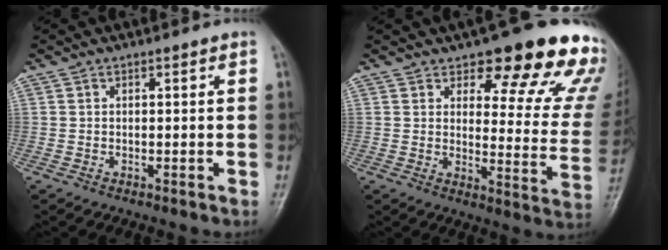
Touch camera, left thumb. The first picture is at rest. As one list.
[{"total": 19.1, "force": [14.8, 6.6, 10.2], "torque": [-0.065, -0.088, 0.165]}]